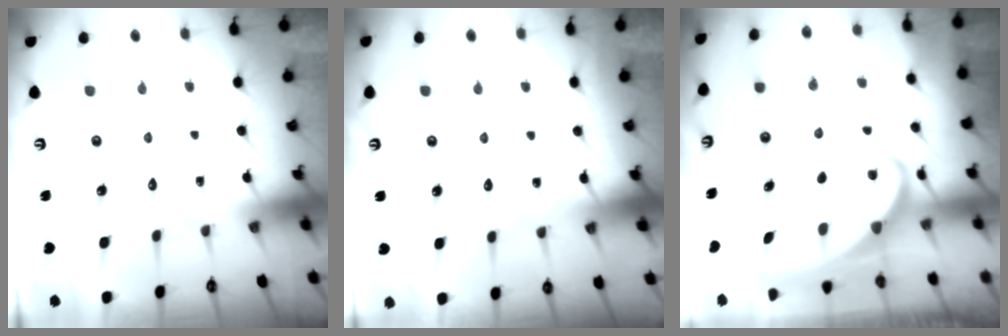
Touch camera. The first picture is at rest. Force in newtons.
{"total": 3.4, "press": 3.4, "slide": 0.4}
{"total": 1.9, "press": 1.9, "slide": 0.3}